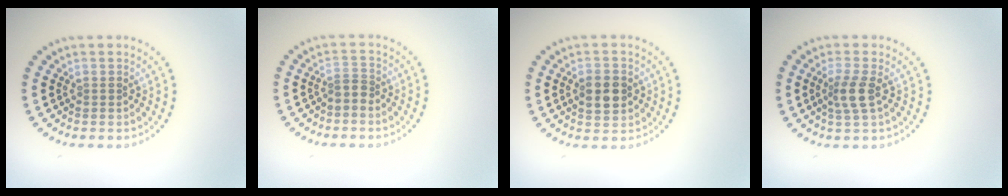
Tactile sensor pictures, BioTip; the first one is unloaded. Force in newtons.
{"total": 1.3, "press": 0.8, "slide": 0.9}
{"total": 3.7, "press": 3.7, "slide": 0.1}
{"total": 2.3, "press": 2.0, "slide": 1.2}